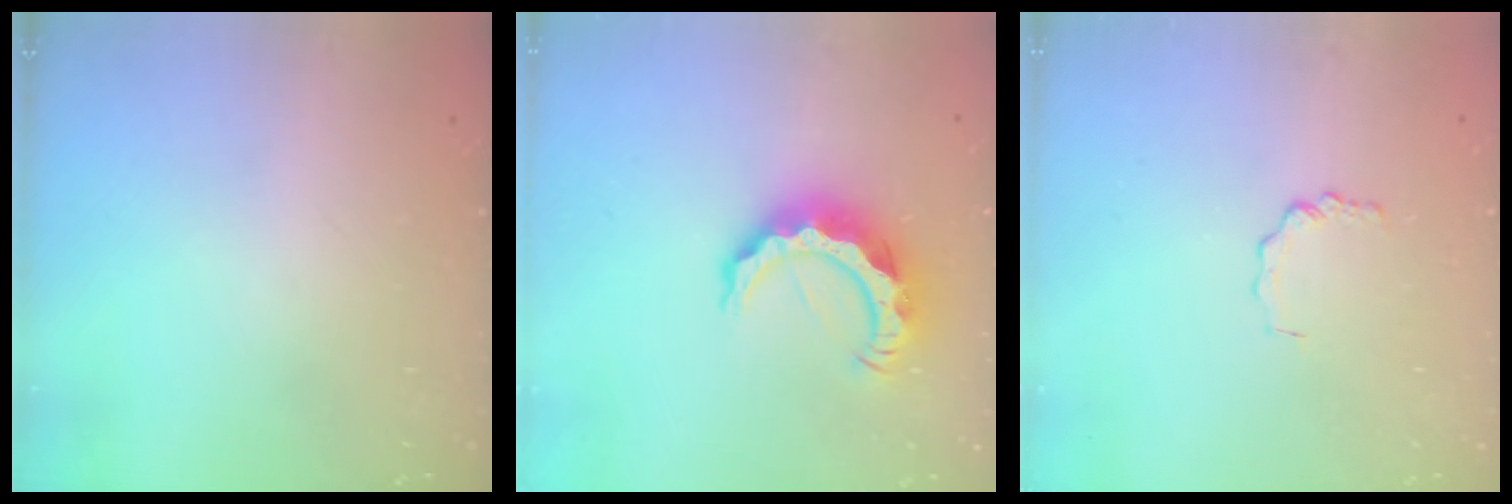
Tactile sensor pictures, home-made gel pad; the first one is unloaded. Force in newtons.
{"total": 10.8, "press": 10.8, "slide": 1.2}
{"total": 2.1, "press": 2.1, "slide": 0.3}